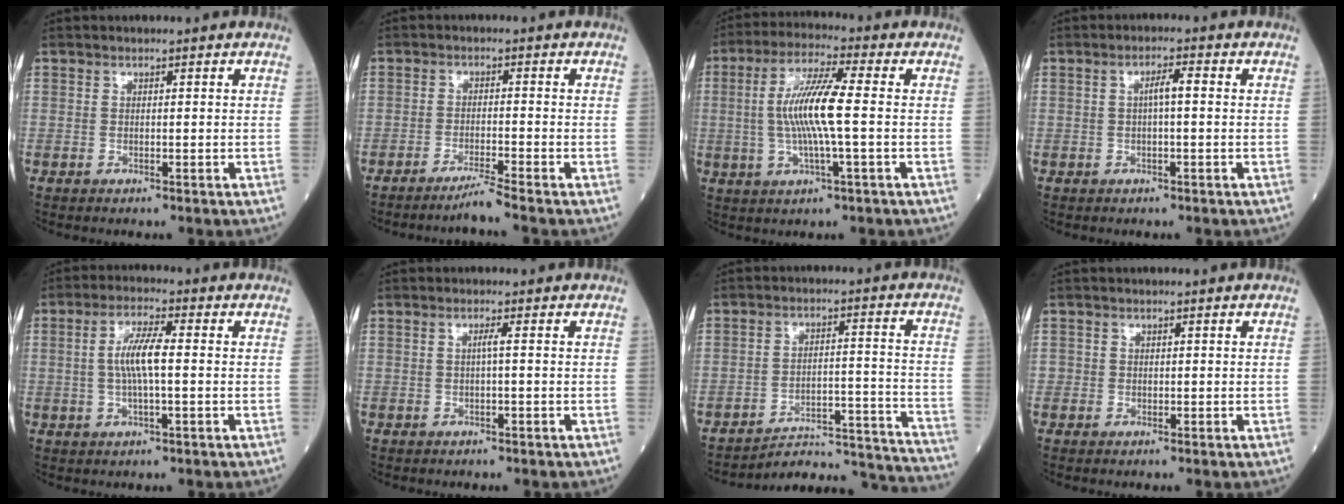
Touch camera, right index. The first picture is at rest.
{"total": 3.0, "force": [-2.5, -1.2, 1.1], "torque": [-0.021, -0.010, -0.048]}
{"total": 10.0, "force": [-0.1, 0.7, 10.0], "torque": [-0.198, 0.008, -0.008]}
{"total": 2.5, "force": [0.1, 0.3, 2.5], "torque": [-0.043, 0.005, 0.002]}
{"total": 6.0, "force": [0.1, 0.8, 5.9], "torque": [-0.122, 0.006, 0.000]}
{"total": 0.9, "force": [-0.1, -0.2, 0.8], "torque": [-0.014, 0.003, -0.003]}
{"total": 17.1, "force": [-17.0, 0.3, 1.9], "torque": [-0.003, 0.033, -0.228]}
{"total": 0.7, "force": [-0.2, 0.7, 0.0], "torque": [0.003, 0.006, -0.005]}